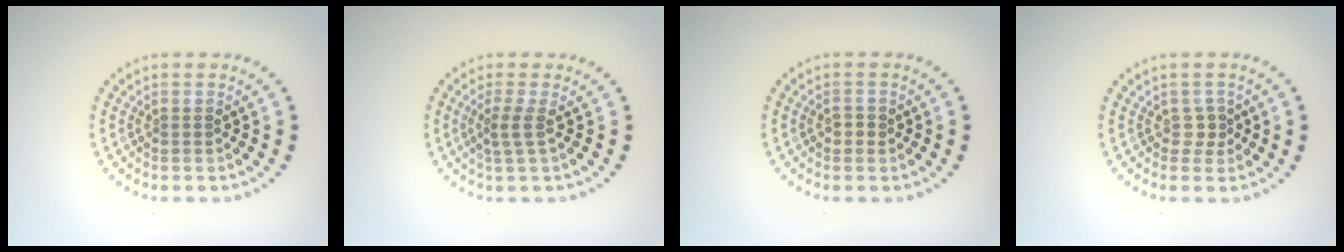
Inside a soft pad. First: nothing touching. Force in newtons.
{"total": 1.9, "press": 1.3, "slide": 1.3}
{"total": 0.9, "press": 0.9, "slide": 0.1}
{"total": 1.2, "press": 0.9, "slide": 0.8}